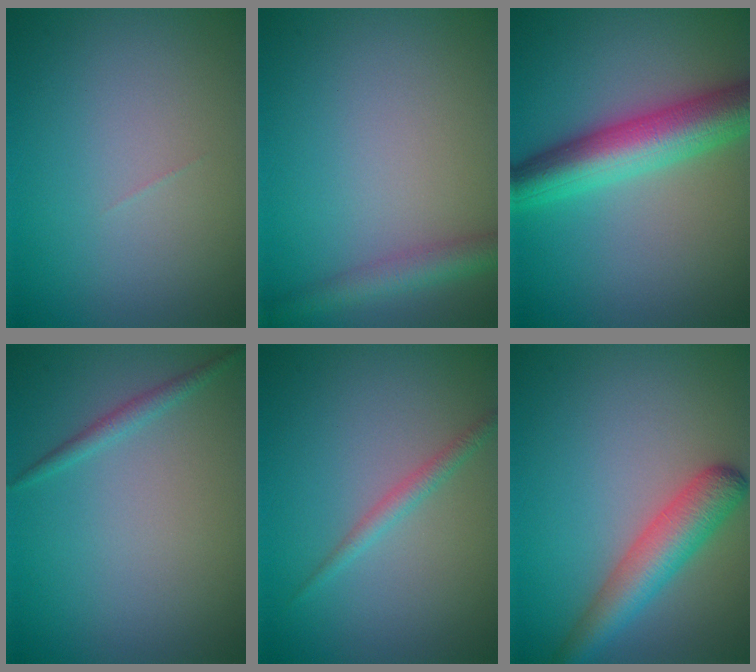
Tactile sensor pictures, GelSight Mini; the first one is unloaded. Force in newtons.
{"total": 2.9, "press": 2.9, "slide": 0.1}
{"total": 7.7, "press": 7.7, "slide": 0.1}
{"total": 1.1, "press": 1.1, "slide": 0.1}
{"total": 1.3, "press": 1.3, "slide": 0.0}
{"total": 4.7, "press": 4.7, "slide": 0.2}